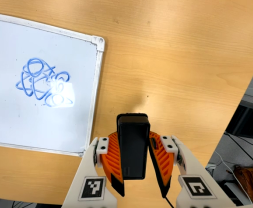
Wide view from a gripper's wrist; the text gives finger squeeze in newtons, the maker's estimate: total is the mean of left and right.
{"total": 8.9, "left": 7.7, "right": 10.1}